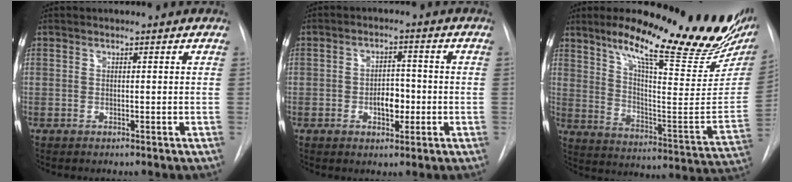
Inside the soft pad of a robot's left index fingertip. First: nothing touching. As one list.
[{"total": 4.3, "force": [-1.0, 2.4, 3.4], "torque": [-0.050, 0.007, -0.013]}, {"total": 26.1, "force": [19.7, 5.0, 16.4], "torque": [-0.237, -0.046, 0.267]}]